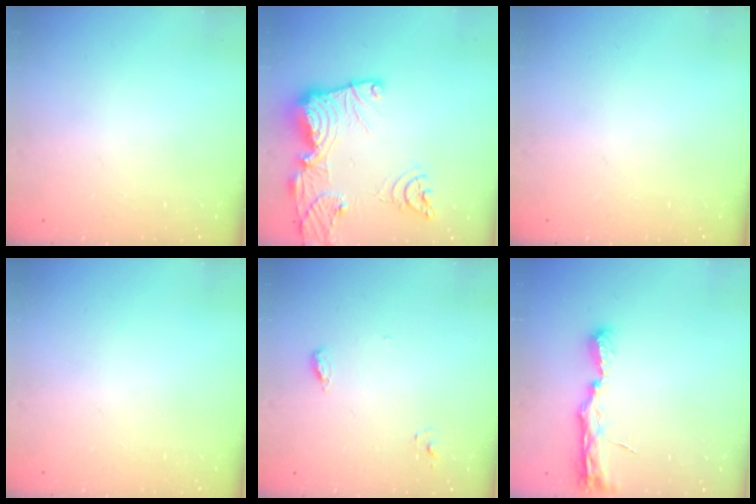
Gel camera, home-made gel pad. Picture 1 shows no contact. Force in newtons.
{"total": 21.8, "press": 21.7, "slide": 2.3}
{"total": 0.0}
{"total": 0.0}
{"total": 5.9, "press": 5.9, "slide": 0.3}
{"total": 7.7, "press": 7.7, "slide": 0.8}